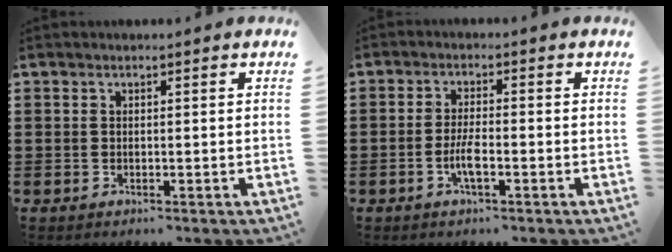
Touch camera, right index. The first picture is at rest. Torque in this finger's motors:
{"motor_torque": [1.08, 1.05, 0.50, 0.14]}